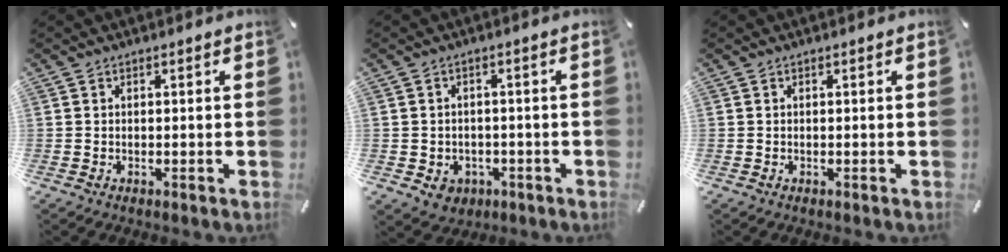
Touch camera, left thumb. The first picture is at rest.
{"total": 4.4, "force": [-1.4, 3.9, 1.5], "torque": [-0.010, 0.006, -0.025]}
{"total": 0.0}